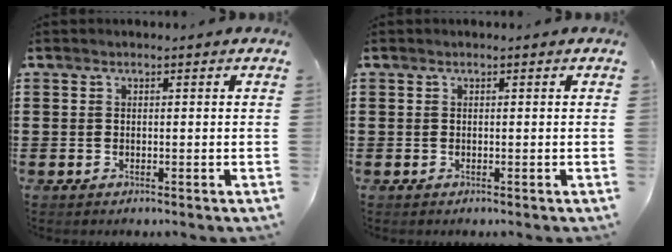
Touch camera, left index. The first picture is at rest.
{"total": 0.0}